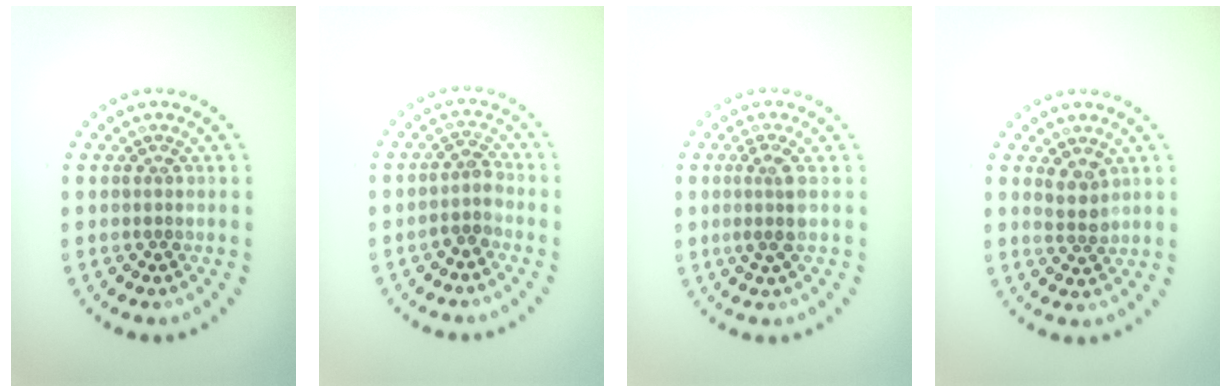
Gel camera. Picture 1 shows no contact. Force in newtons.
{"total": 1.9, "press": 1.5, "slide": 1.1}
{"total": 2.1, "press": 1.7, "slide": 1.3}
{"total": 2.0, "press": 1.6, "slide": 1.1}